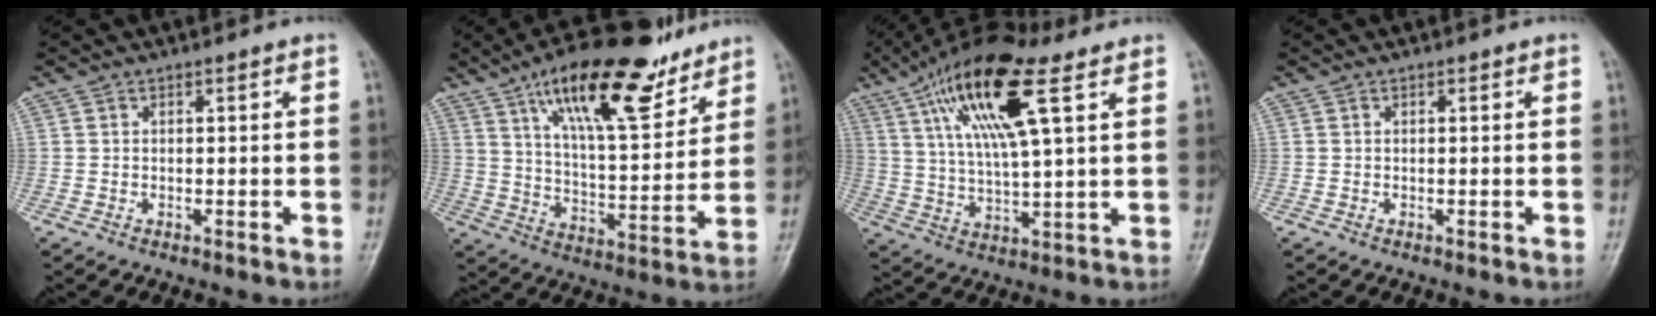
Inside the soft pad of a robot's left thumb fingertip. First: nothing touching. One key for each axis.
{"total": 20.8, "fx": 13.5, "fy": 7.0, "fz": 14.2, "tx": -0.194, "ty": -0.059, "tz": 0.225}
{"total": 17.5, "fx": 8.2, "fy": 4.7, "fz": 14.7, "tx": -0.272, "ty": -0.009, "tz": 0.146}
{"total": 0.0}